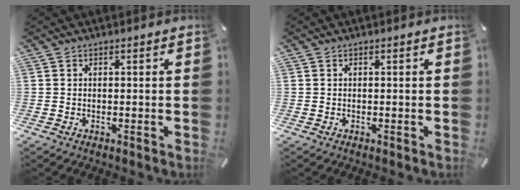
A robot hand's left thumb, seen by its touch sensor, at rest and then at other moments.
{"total": 0.0}